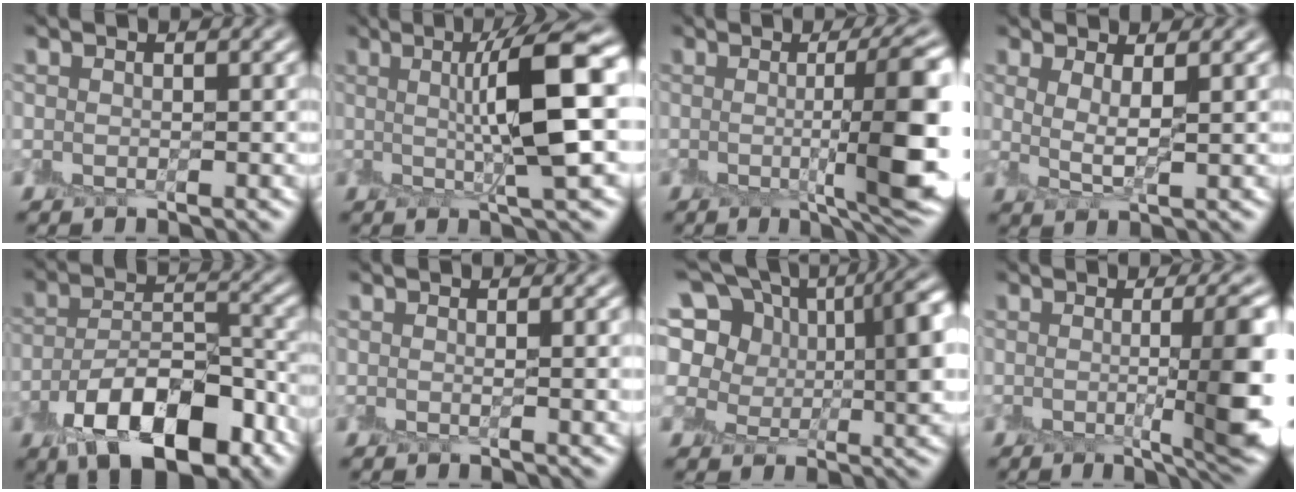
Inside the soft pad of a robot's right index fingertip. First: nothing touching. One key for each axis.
{"total": 8.4, "fx": 1.3, "fy": 1.4, "fz": 8.1, "tx": -0.112, "ty": 0.008, "tz": 0.022}
{"total": 9.6, "fx": -0.3, "fy": 1.9, "fz": 9.4, "tx": -0.108, "ty": -0.003, "tz": -0.001}
{"total": 2.0, "fx": 0.7, "fy": 0.3, "fz": 1.9, "tx": -0.037, "ty": -0.002, "tz": 0.016}
{"total": 10.4, "fx": -5.8, "fy": 5.1, "fz": 7.0, "tx": -0.116, "ty": -0.001, "tz": -0.095}
{"total": 2.1, "fx": 0.3, "fy": 0.5, "fz": 2.0, "tx": -0.018, "ty": 0.004, "tz": 0.002}
{"total": 15.6, "fx": 6.2, "fy": 9.5, "fz": 10.7, "tx": -0.170, "ty": 0.053, "tz": 0.091}
{"total": 8.7, "fx": -0.5, "fy": 2.3, "fz": 8.4, "tx": -0.087, "ty": -0.003, "tz": -0.004}